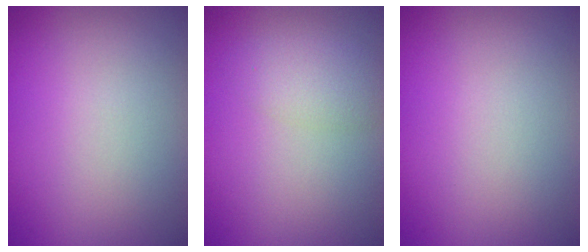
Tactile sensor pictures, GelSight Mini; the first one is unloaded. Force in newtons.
{"total": 2.4, "press": 2.4, "slide": 0.1}
{"total": 0.0}